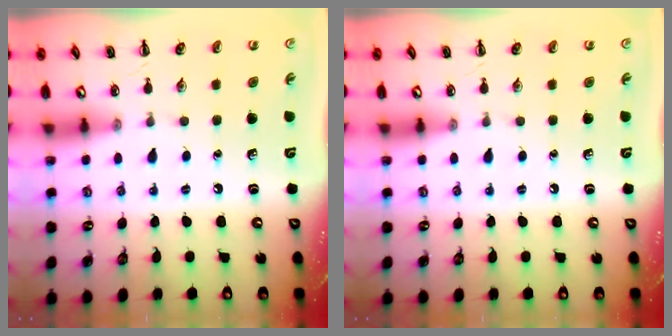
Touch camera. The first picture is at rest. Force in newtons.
{"total": 0.0}